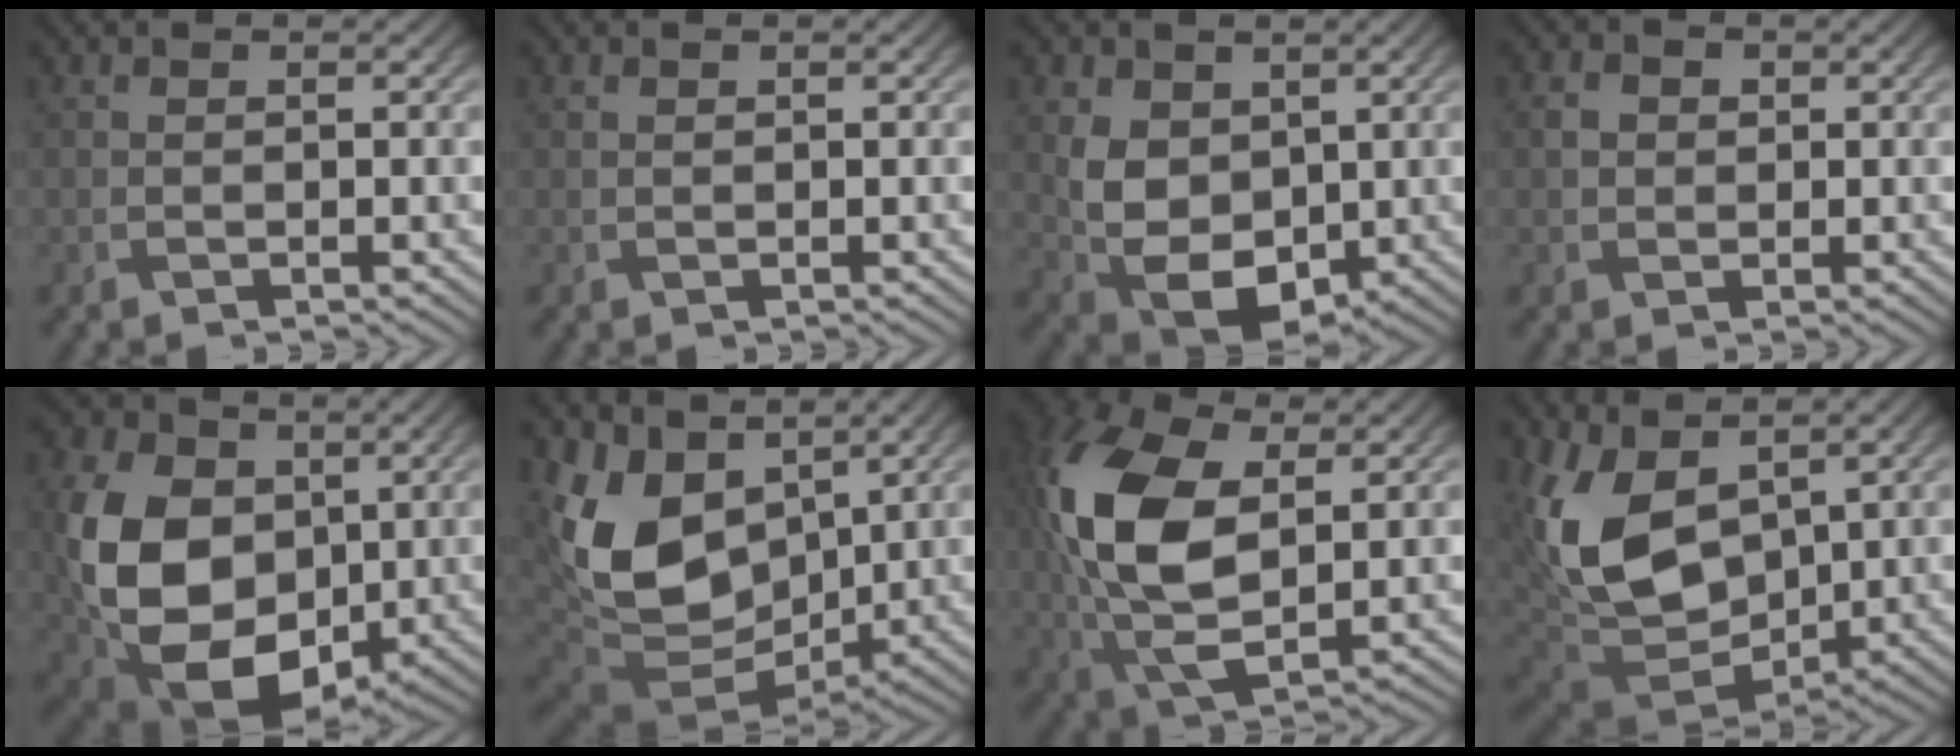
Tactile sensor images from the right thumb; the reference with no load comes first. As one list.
[{"total": 0.0}, {"total": 8.1, "force": [0.9, 5.9, 5.4], "torque": [-0.122, -0.013, 0.018]}, {"total": 1.9, "force": [0.1, 1.8, 0.8], "torque": [-0.018, 0.000, -0.002]}, {"total": 16.4, "force": [-0.1, 12.1, 11.1], "torque": [-0.247, -0.019, -0.001]}, {"total": 13.9, "force": [3.9, 9.6, 9.2], "torque": [-0.231, -0.007, 0.079]}, {"total": 15.6, "force": [2.4, 8.7, 12.8], "torque": [-0.316, 0.011, 0.042]}, {"total": 14.2, "force": [3.7, 8.9, 10.4], "torque": [-0.260, -0.006, 0.072]}]